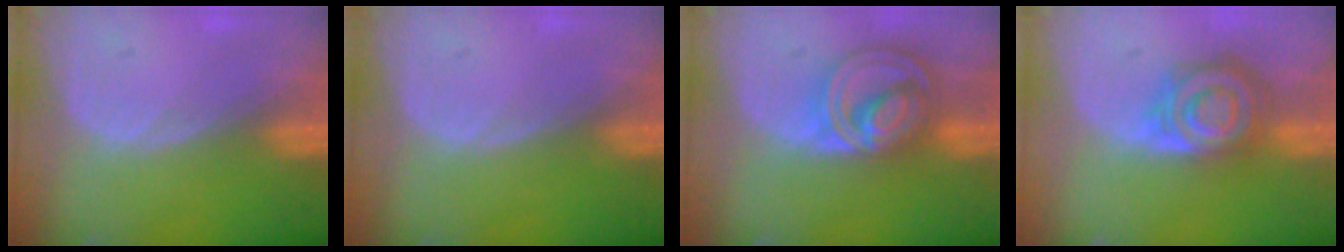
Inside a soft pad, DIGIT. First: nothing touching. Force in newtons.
{"total": 0.0}
{"total": 8.7, "press": 7.4, "slide": 4.6}
{"total": 7.9, "press": 7.0, "slide": 3.8}